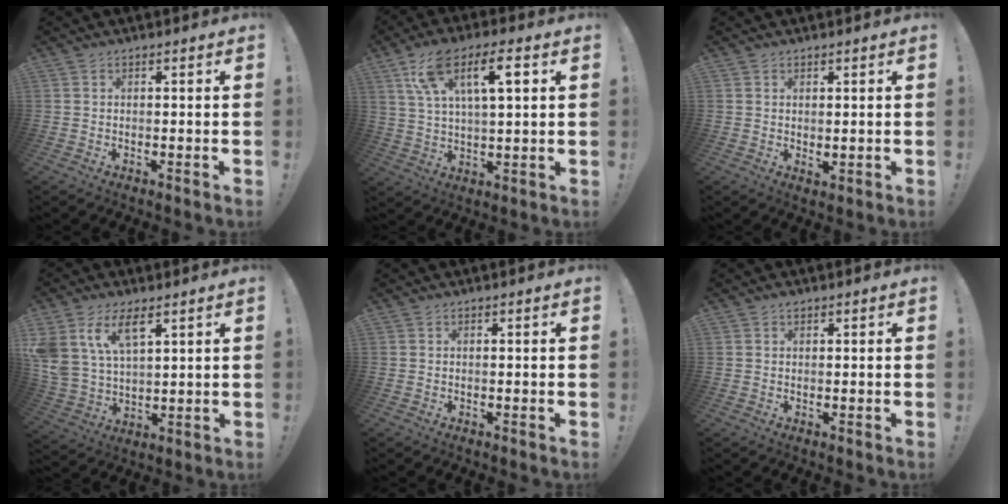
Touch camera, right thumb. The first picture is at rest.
{"total": 13.8, "force": [5.9, 5.7, 11.1], "torque": [-0.190, 0.001, 0.101]}
{"total": 1.3, "force": [0.8, 0.5, 0.9], "torque": [-0.012, -0.004, 0.014]}
{"total": 11.5, "force": [6.7, 5.8, 7.4], "torque": [-0.164, -0.029, 0.125]}
{"total": 0.0}
{"total": 0.6, "force": [0.4, 0.2, 0.2], "torque": [0.000, -0.002, 0.007]}